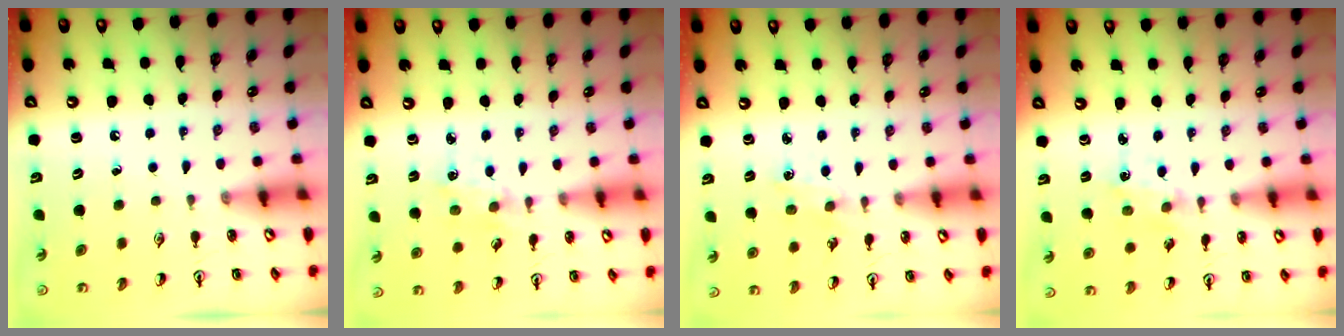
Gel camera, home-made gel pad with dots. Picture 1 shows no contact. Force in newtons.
{"total": 1.9, "press": 1.8, "slide": 0.3}
{"total": 2.4, "press": 2.4, "slide": 0.3}
{"total": 1.5, "press": 1.4, "slide": 0.1}